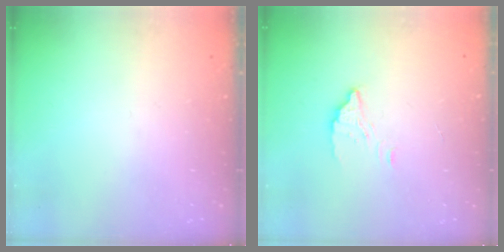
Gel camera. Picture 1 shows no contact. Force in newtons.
{"total": 2.8, "press": 2.8, "slide": 0.3}